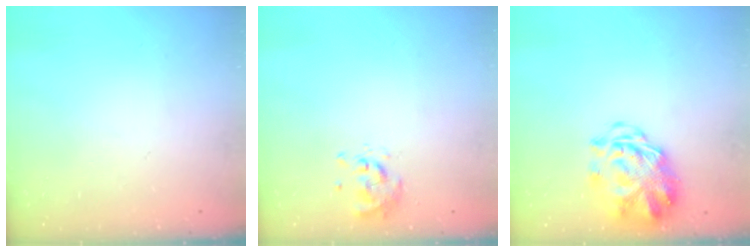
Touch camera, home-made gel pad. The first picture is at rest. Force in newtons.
{"total": 0.6, "press": 0.5, "slide": 0.2}
{"total": 4.3, "press": 3.8, "slide": 2.1}